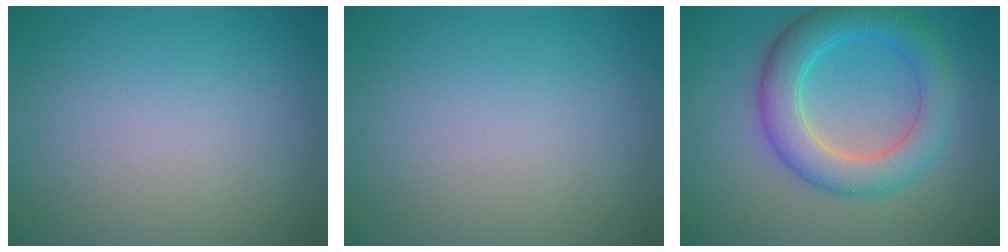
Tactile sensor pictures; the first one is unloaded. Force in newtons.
{"total": 0.0}
{"total": 5.7, "press": 5.7, "slide": 0.1}